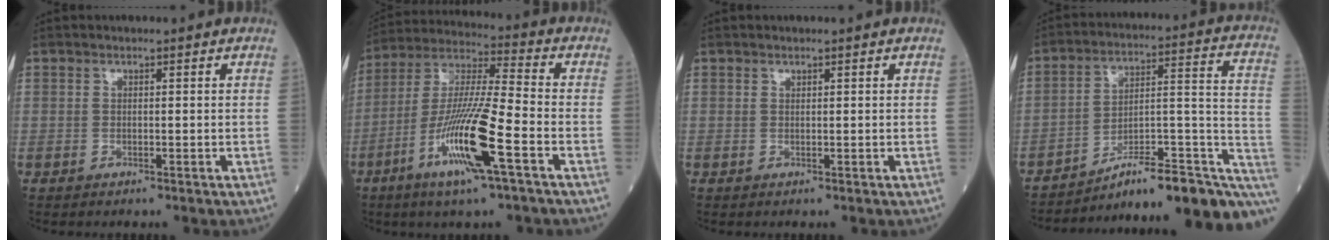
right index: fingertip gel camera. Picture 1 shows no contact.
{"total": 15.2, "force": [-6.3, 0.6, 13.8], "torque": [-0.278, -0.014, -0.121]}
{"total": 0.0}
{"total": 20.6, "force": [-14.5, 3.8, 14.2], "torque": [-0.122, 0.048, -0.202]}